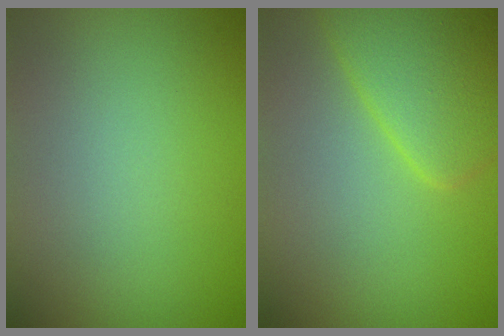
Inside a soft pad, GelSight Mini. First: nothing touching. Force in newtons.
{"total": 5.0, "press": 5.0, "slide": 0.3}